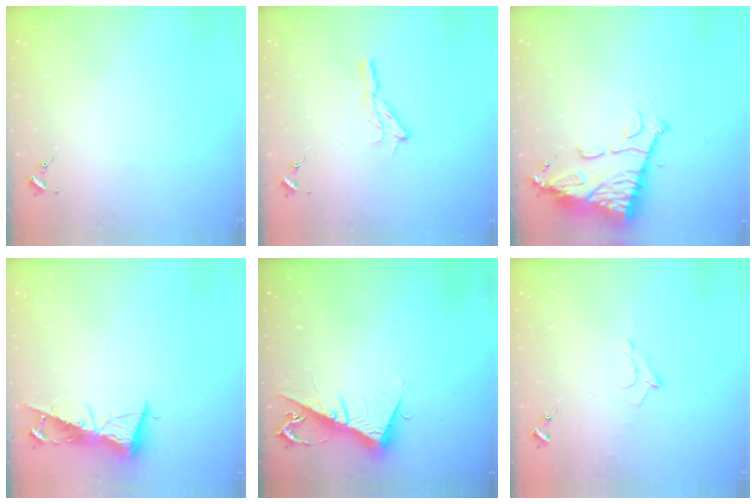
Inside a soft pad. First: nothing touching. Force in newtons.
{"total": 5.7, "press": 5.7, "slide": 0.4}
{"total": 14.2, "press": 14.1, "slide": 1.1}
{"total": 8.6, "press": 8.6, "slide": 0.3}
{"total": 10.2, "press": 10.2, "slide": 0.7}
{"total": 7.1, "press": 7.0, "slide": 1.2}